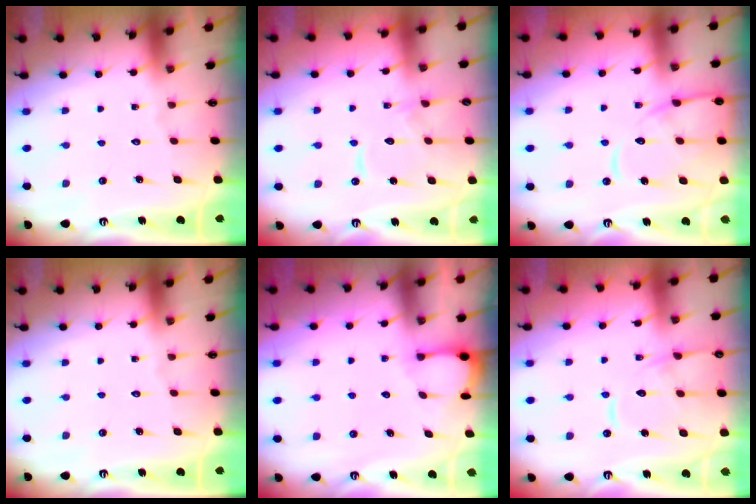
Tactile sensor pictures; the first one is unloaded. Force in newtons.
{"total": 11.3, "press": 11.3, "slide": 0.9}
{"total": 12.7, "press": 12.6, "slide": 1.2}
{"total": 0.0}
{"total": 2.0, "press": 2.0, "slide": 0.3}
{"total": 11.6, "press": 11.5, "slide": 1.3}